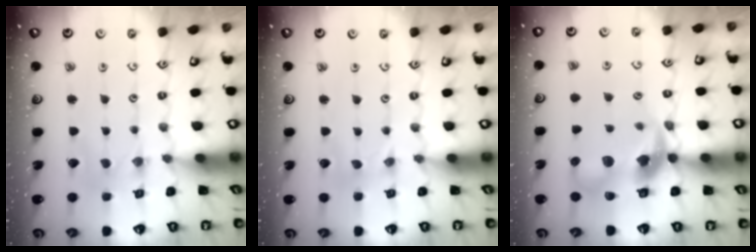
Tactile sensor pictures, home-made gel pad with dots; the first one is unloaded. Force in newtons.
{"total": 0.0}
{"total": 14.8, "press": 14.6, "slide": 2.4}